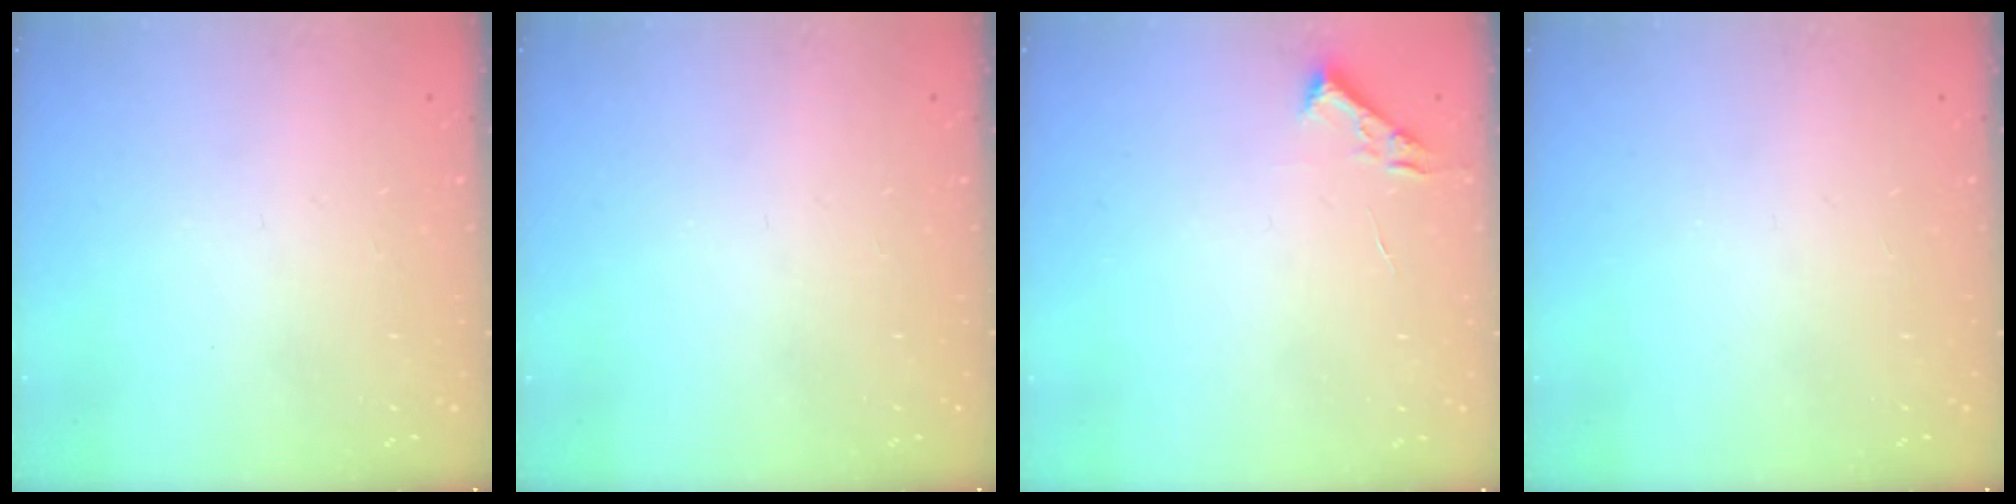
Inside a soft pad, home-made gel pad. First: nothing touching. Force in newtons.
{"total": 0.0}
{"total": 2.7, "press": 2.7, "slide": 0.4}
{"total": 0.0}